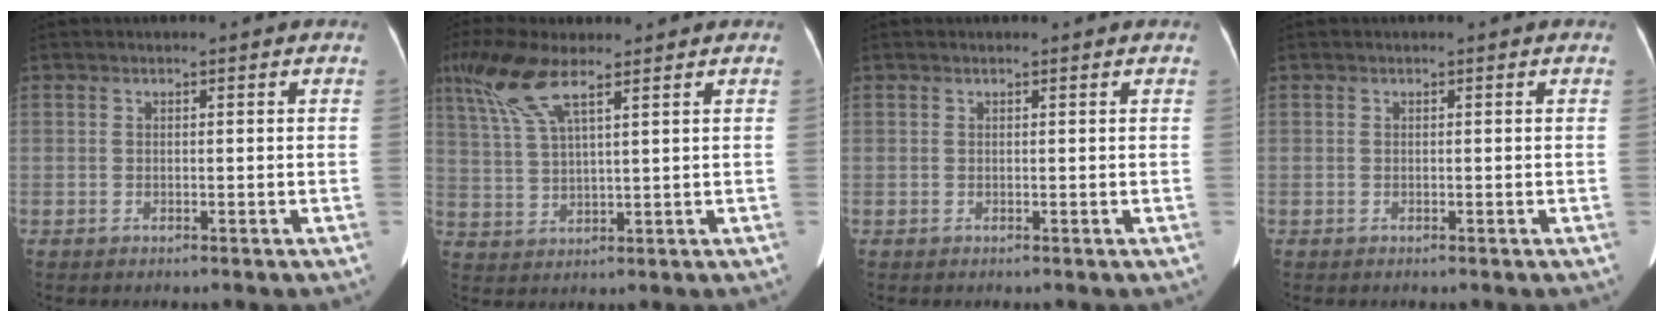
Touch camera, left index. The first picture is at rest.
{"total": 7.7, "force": [4.8, 1.1, 5.9], "torque": [-0.132, 0.010, 0.103]}
{"total": 1.1, "force": [1.0, 0.2, 0.3], "torque": [-0.009, 0.004, 0.012]}
{"total": 0.0}